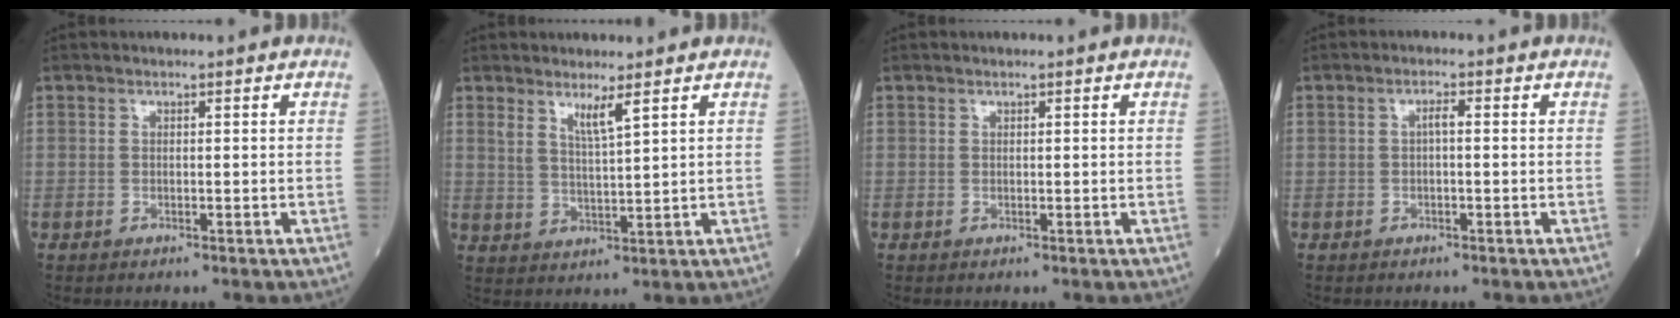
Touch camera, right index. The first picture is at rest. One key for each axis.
{"total": 3.7, "fx": 2.5, "fy": 0.0, "fz": 2.8, "tx": -0.055, "ty": -0.013, "tz": 0.050}
{"total": 0.0}
{"total": 1.5, "fx": 0.0, "fy": 0.5, "fz": 1.4, "tx": -0.028, "ty": 0.003, "tz": -0.001}